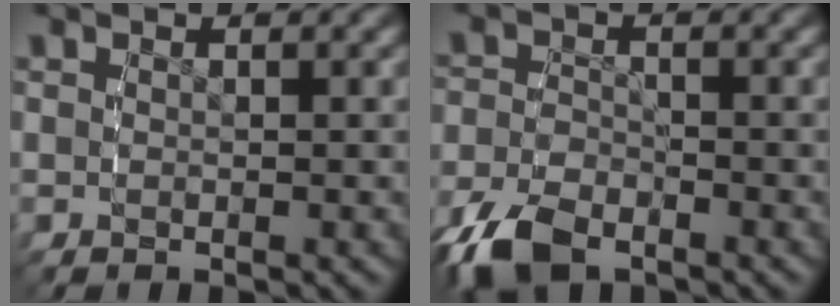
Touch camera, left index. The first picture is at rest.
{"total": 4.2, "force": [-3.1, 1.8, 2.1], "torque": [-0.042, -0.012, -0.051]}